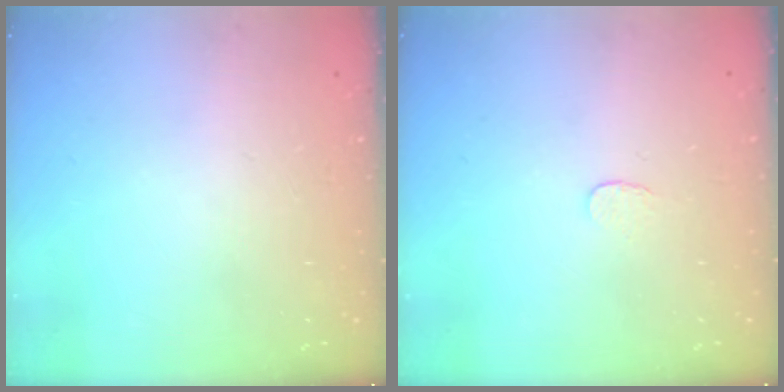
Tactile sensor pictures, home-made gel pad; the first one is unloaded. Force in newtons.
{"total": 3.0, "press": 3.0, "slide": 0.2}